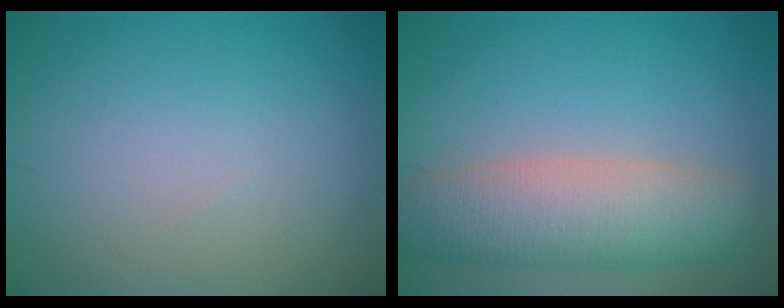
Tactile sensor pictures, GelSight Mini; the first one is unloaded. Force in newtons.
{"total": 6.8, "press": 6.8, "slide": 0.4}